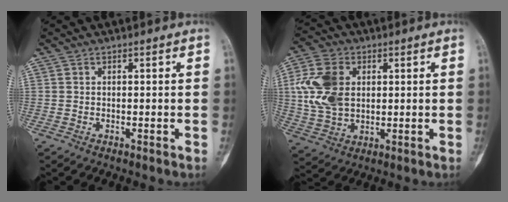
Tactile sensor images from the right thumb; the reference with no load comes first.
{"total": 12.4, "force": [2.2, 8.7, 8.6], "torque": [-0.165, 0.001, 0.043]}